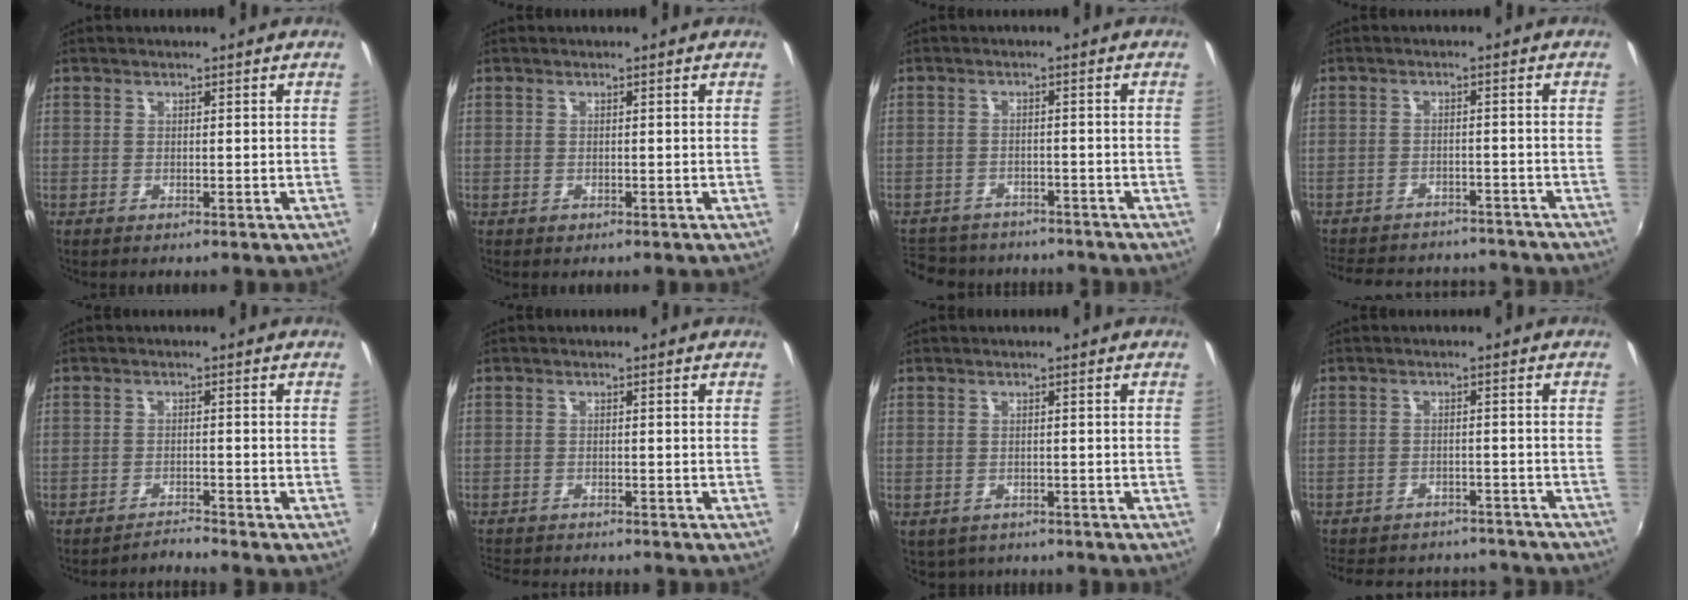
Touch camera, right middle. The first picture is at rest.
{"total": 0.5, "force": [-0.3, 0.4, 0.1], "torque": [-0.001, -0.003, -0.006]}
{"total": 13.5, "force": [-11.2, 6.1, 4.4], "torque": [-0.117, 0.000, -0.161]}
{"total": 17.7, "force": [-15.4, 6.4, 6.1], "torque": [-0.139, 0.013, -0.202]}
{"total": 2.4, "force": [-2.2, -0.9, -0.5], "torque": [0.001, 0.001, -0.041]}
{"total": 6.6, "force": [-6.3, 1.2, 1.9], "torque": [-0.054, -0.017, -0.102]}
{"total": 2.9, "force": [-2.2, 1.9, 0.5], "torque": [-0.016, -0.010, -0.028]}
{"total": 17.5, "force": [-15.2, 6.6, 5.7], "torque": [-0.131, 0.016, -0.194]}